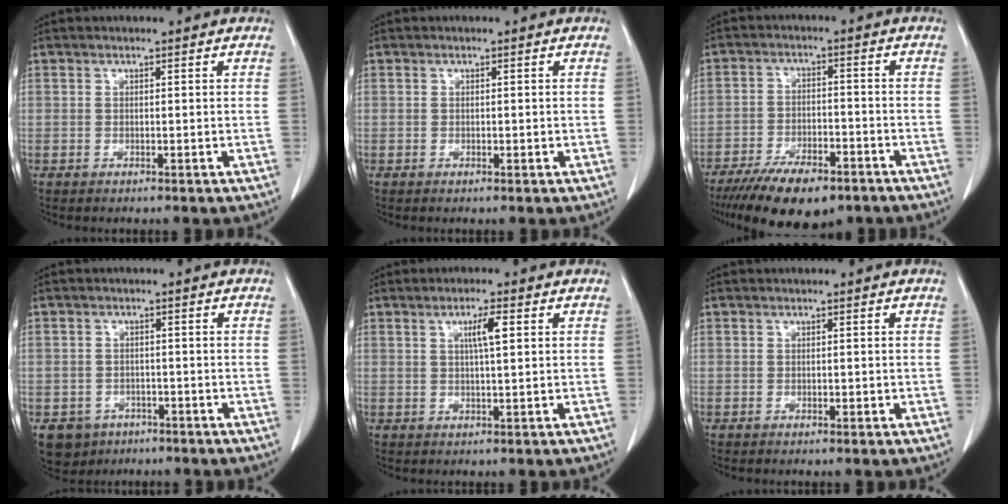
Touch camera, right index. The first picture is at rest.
{"total": 0.8, "force": [-0.2, 0.4, 0.7], "torque": [-0.010, 0.000, -0.001]}
{"total": 12.5, "force": [-9.0, 4.4, 7.5], "torque": [-0.122, -0.011, -0.145]}
{"total": 5.1, "force": [-3.0, 4.1, 0.6], "torque": [-0.010, 0.007, -0.040]}
{"total": 3.5, "force": [1.1, 0.1, 3.3], "torque": [-0.057, 0.001, 0.017]}
{"total": 1.0, "force": [-0.2, 0.5, 0.8], "torque": [-0.010, 0.000, -0.001]}